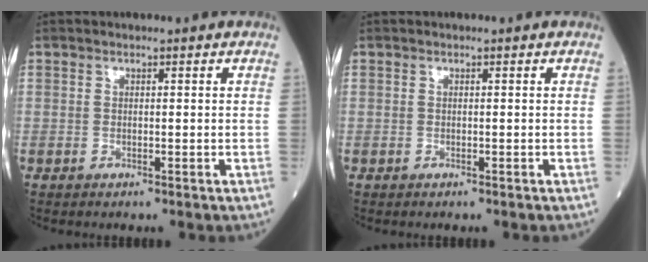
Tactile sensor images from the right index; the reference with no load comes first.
{"total": 0.0}